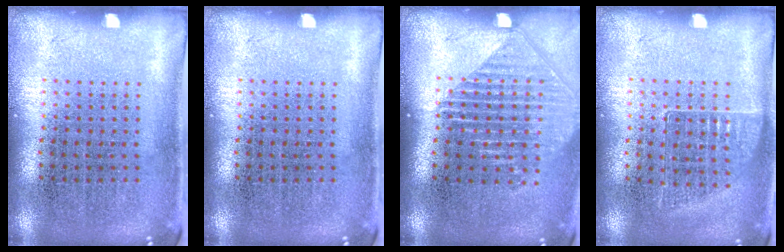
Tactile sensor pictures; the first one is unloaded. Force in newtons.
{"total": 0.0}
{"total": 1.5, "press": 1.4, "slide": 0.6}
{"total": 0.9, "press": 0.9, "slide": 0.1}